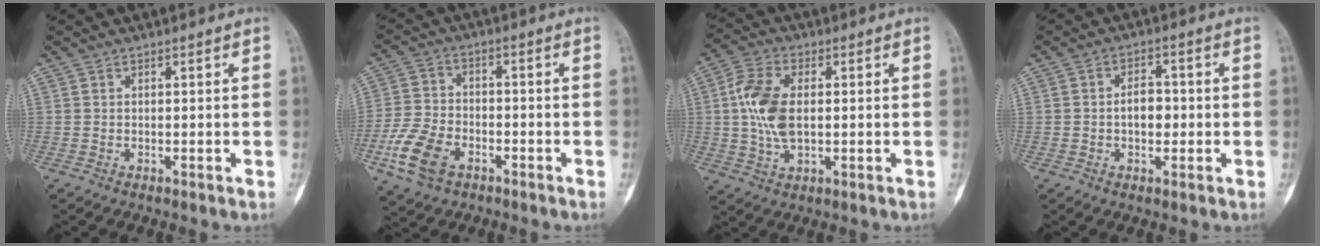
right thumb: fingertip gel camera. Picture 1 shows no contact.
{"total": 10.5, "force": [-4.7, 6.7, 6.5], "torque": [-0.131, 0.016, -0.092]}
{"total": 10.3, "force": [0.7, 5.7, 8.5], "torque": [-0.180, 0.006, 0.013]}
{"total": 4.8, "force": [-0.4, 3.2, 3.6], "torque": [-0.043, 0.013, -0.011]}